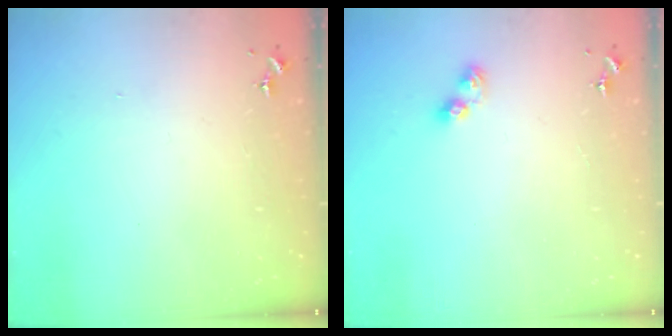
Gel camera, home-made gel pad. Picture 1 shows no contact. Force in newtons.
{"total": 5.8, "press": 5.8, "slide": 0.5}